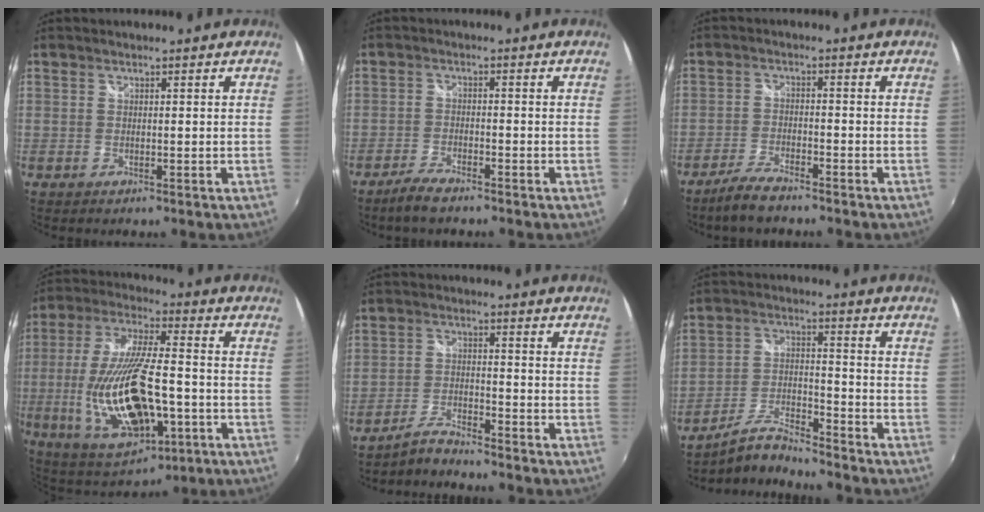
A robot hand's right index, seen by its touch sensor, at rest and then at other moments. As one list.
[{"total": 4.3, "force": [-3.6, 0.7, 2.1], "torque": [-0.064, -0.003, -0.072]}, {"total": 5.7, "force": [-4.8, 1.0, 2.9], "torque": [-0.079, -0.006, -0.092]}, {"total": 22.5, "force": [-5.8, 8.7, 19.9], "torque": [-0.413, -0.034, -0.076]}, {"total": 4.4, "force": [-4.2, 0.0, 1.0], "torque": [-0.032, 0.005, -0.083]}, {"total": 7.5, "force": [-7.3, -0.4, 1.4], "torque": [-0.037, 0.015, -0.142]}]